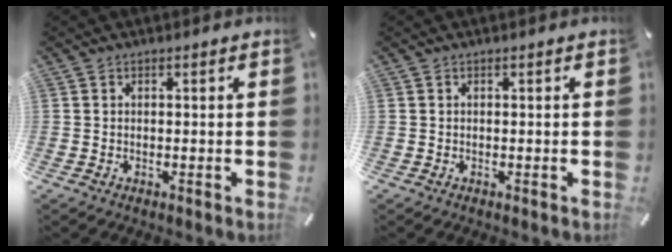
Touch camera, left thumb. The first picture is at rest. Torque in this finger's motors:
{"motor_torque": [-0.04, 0.02, 0.00, -0.02, 0.00]}